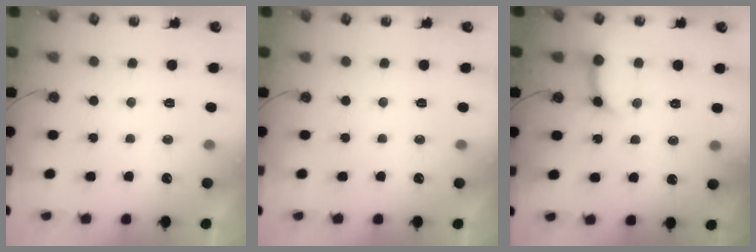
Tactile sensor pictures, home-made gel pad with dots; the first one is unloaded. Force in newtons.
{"total": 0.0}
{"total": 10.9, "press": 10.8, "slide": 1.4}